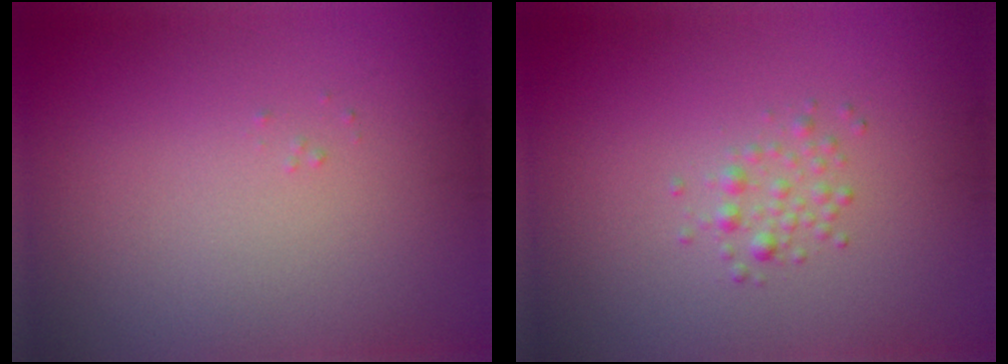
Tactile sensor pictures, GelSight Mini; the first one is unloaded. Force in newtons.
{"total": 1.3, "press": 1.3, "slide": 0.0}